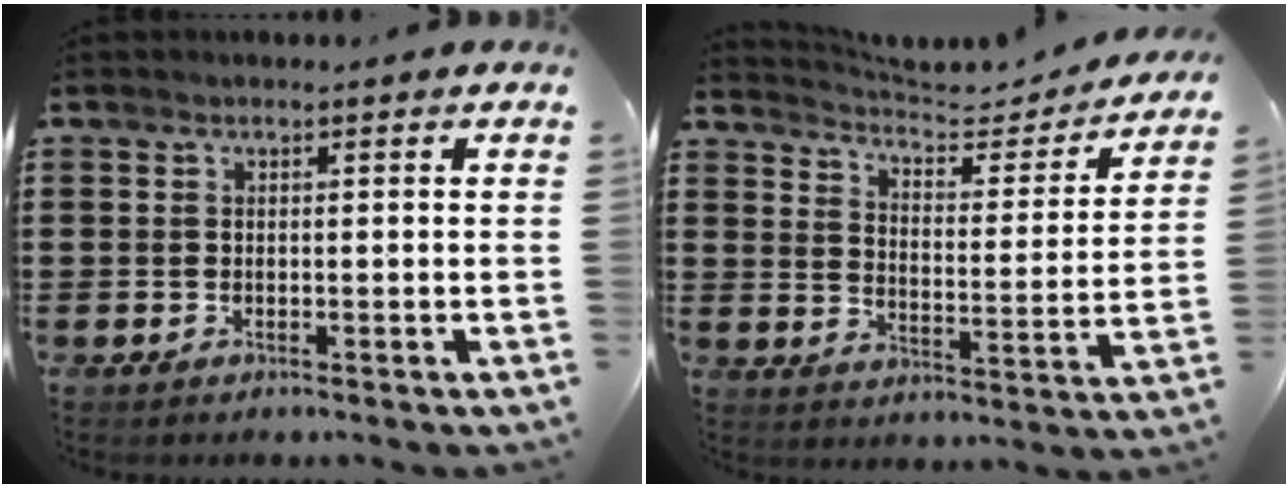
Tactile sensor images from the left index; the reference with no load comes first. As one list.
[{"total": 4.4, "force": [4.2, 0.6, 1.2], "torque": [-0.047, -0.031, 0.067]}]